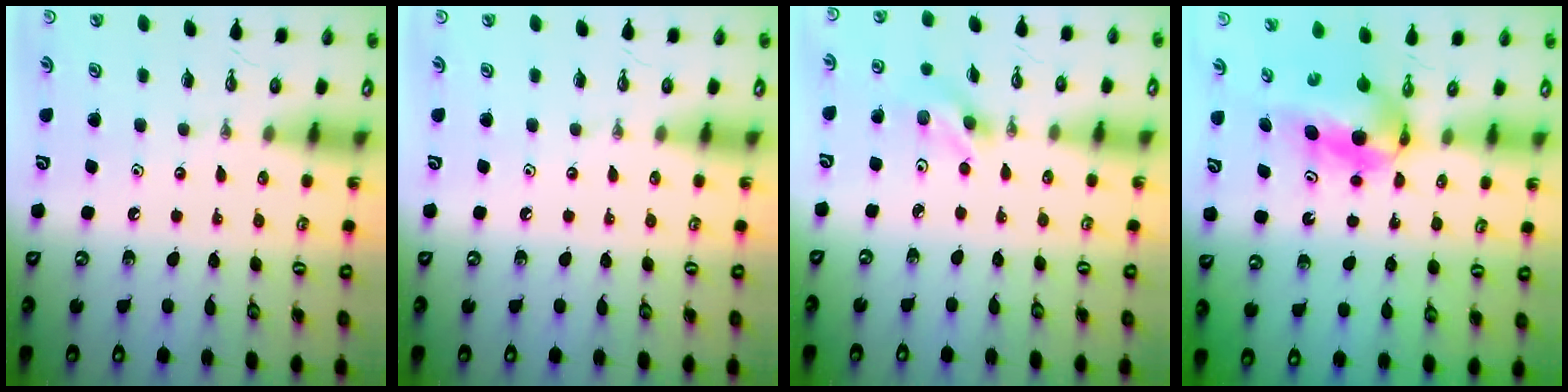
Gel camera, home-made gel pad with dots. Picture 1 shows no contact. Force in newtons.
{"total": 0.0}
{"total": 3.0, "press": 3.0, "slide": 0.4}
{"total": 7.1, "press": 5.0, "slide": 5.1}